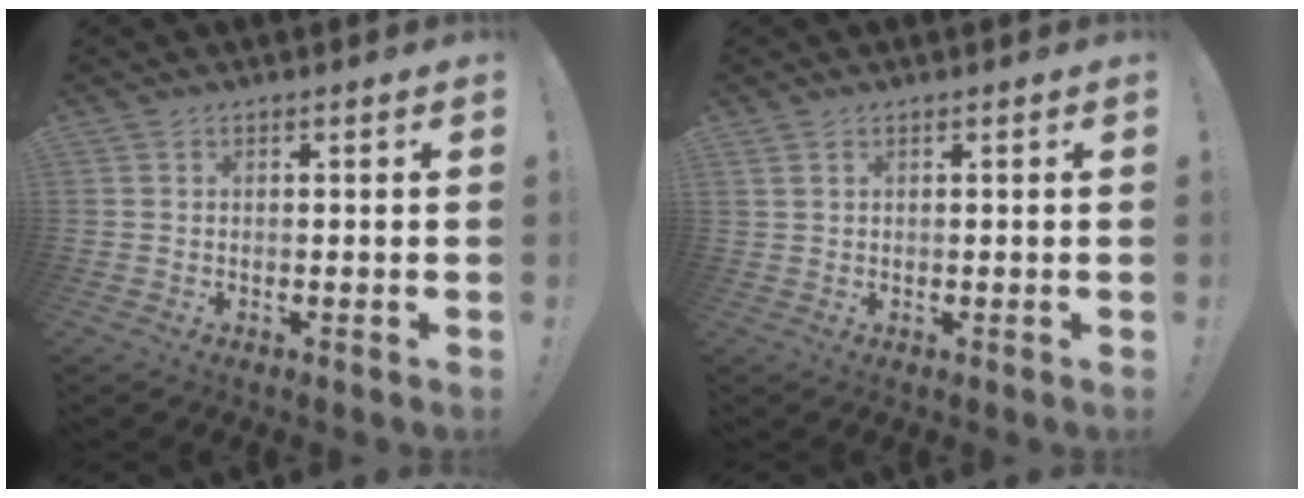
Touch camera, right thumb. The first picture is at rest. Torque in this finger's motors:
{"motor_torque": [-0.08, 0.01, 0.13, -0.15, 0.06]}